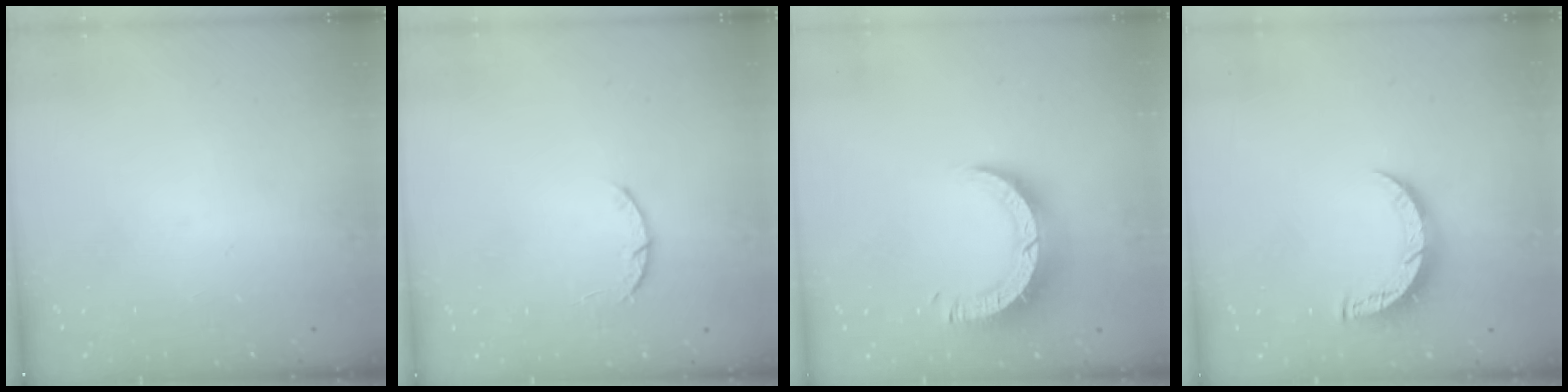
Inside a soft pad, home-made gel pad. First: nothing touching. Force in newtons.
{"total": 3.0, "press": 2.9, "slide": 0.5}
{"total": 9.7, "press": 9.6, "slide": 1.0}
{"total": 7.7, "press": 7.7, "slide": 0.3}